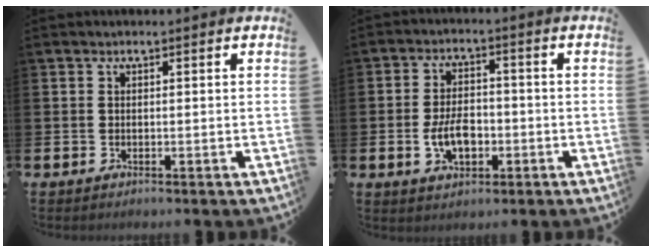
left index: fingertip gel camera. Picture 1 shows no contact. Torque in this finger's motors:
{"motor_torque": [1.16, 0.98, 0.18, 0.10]}